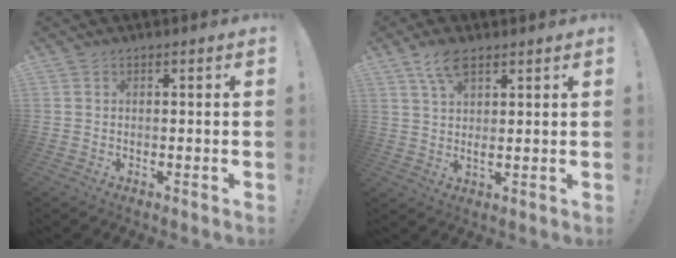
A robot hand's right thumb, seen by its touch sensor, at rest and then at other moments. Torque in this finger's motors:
{"motor_torque": [0.00, 0.00, 0.07, 0.07, 0.00]}